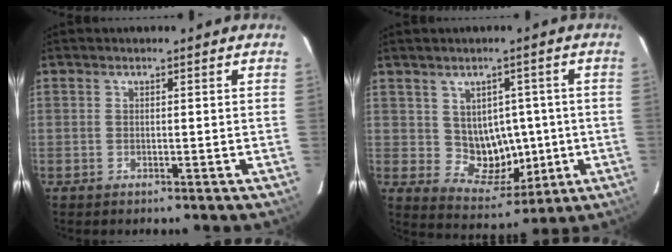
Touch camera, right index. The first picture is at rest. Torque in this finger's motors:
{"motor_torque": [0.20, 0.09, 0.24, 0.01]}